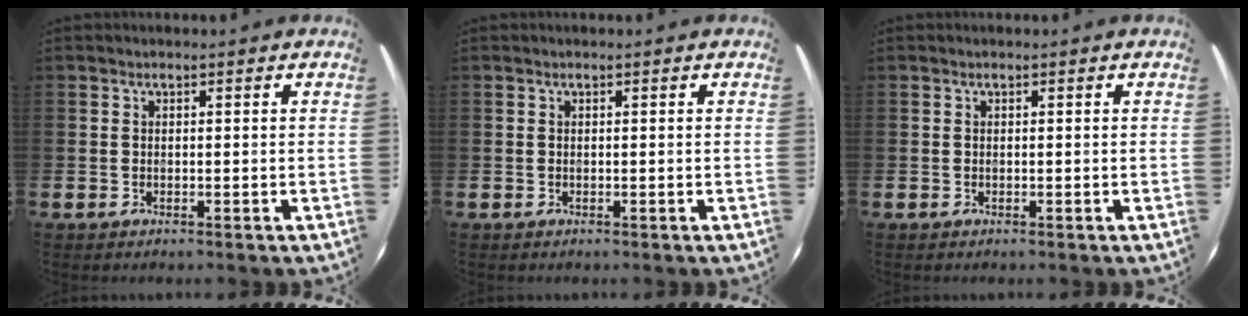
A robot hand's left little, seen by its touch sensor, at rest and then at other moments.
{"total": 0.0}
{"total": 0.0}